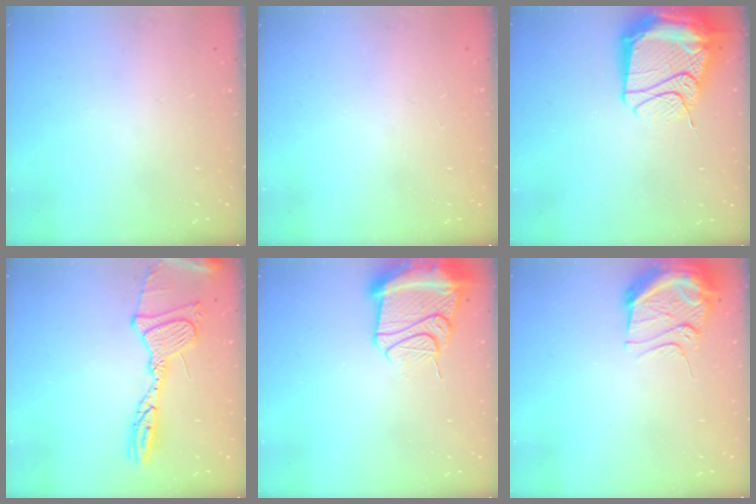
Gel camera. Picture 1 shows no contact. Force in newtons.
{"total": 0.0}
{"total": 24.0, "press": 20.5, "slide": 12.5}
{"total": 17.1, "press": 17.1, "slide": 1.5}
{"total": 15.3, "press": 15.2, "slide": 1.8}
{"total": 11.0, "press": 11.0, "slide": 0.9}